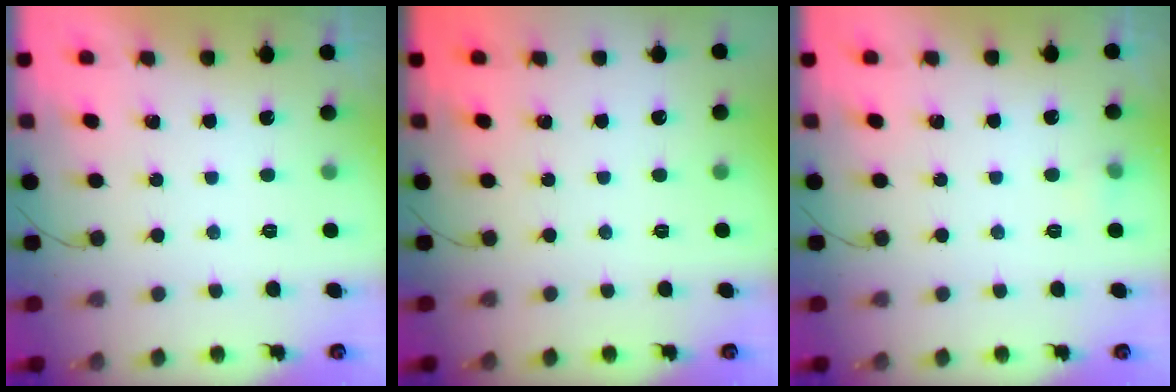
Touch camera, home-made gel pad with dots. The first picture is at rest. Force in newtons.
{"total": 0.0}
{"total": 8.0, "press": 4.1, "slide": 6.9}